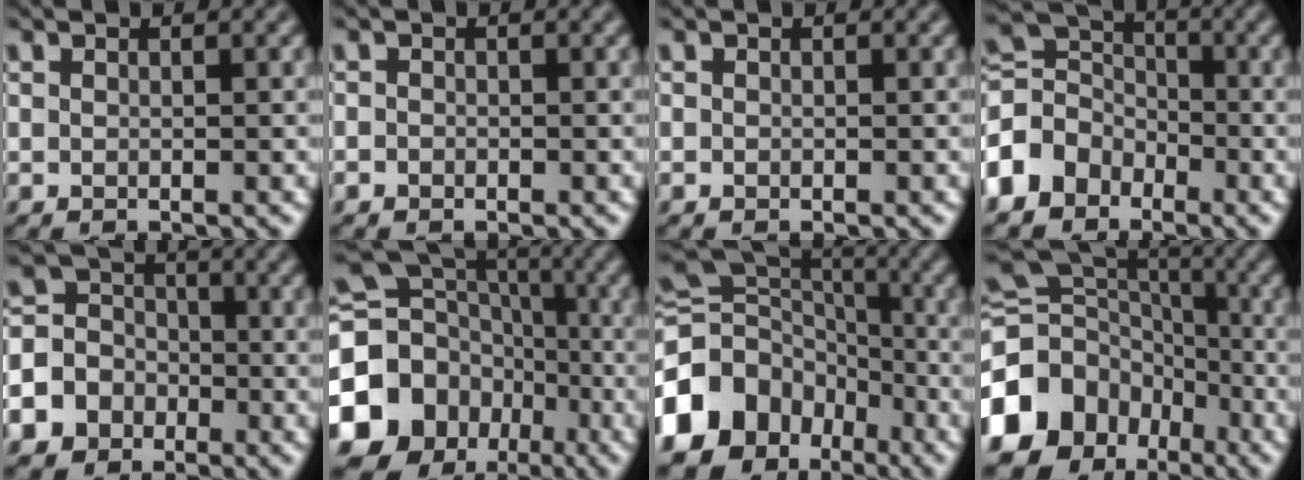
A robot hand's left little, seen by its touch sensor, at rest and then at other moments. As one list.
[{"total": 0.8, "force": [-0.2, 0.8, 0.1], "torque": [0.015, 0.005, -0.013]}, {"total": 0.0}, {"total": 6.5, "force": [-3.4, 4.8, 2.7], "torque": [-0.063, 0.009, -0.088]}, {"total": 8.8, "force": [-4.0, 7.6, 1.8], "torque": [-0.056, -0.009, -0.089]}, {"total": 20.3, "force": [-6.5, 17.6, 7.7], "torque": [-0.189, -0.012, -0.141]}, {"total": 14.4, "force": [-7.2, 11.0, 5.7], "torque": [-0.140, 0.003, -0.133]}, {"total": 16.3, "force": [-8.0, 12.9, 5.9], "torque": [-0.151, -0.013, -0.143]}]